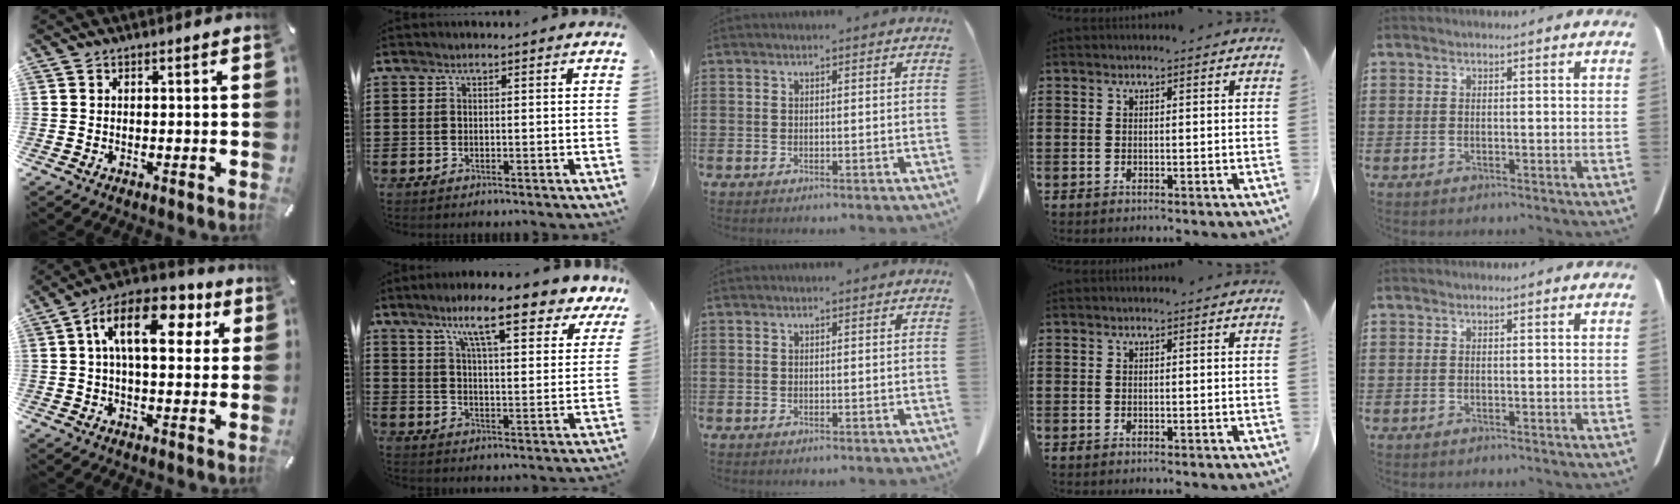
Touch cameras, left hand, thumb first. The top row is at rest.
{"thumb": {"total": 14.7, "force": [4.3, 7.8, 11.8], "torque": [-0.201, -0.003, 0.069]}, "index": {"total": 10.4, "force": [7.6, 1.4, 7.0], "torque": [-0.130, -0.018, 0.127]}}